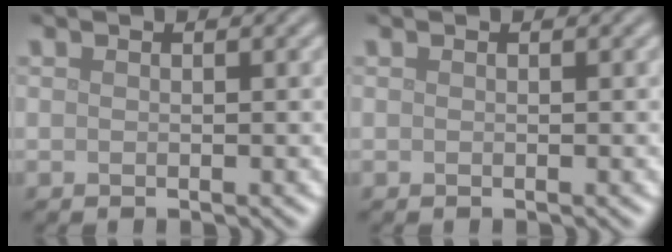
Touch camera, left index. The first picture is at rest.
{"total": 0.0}